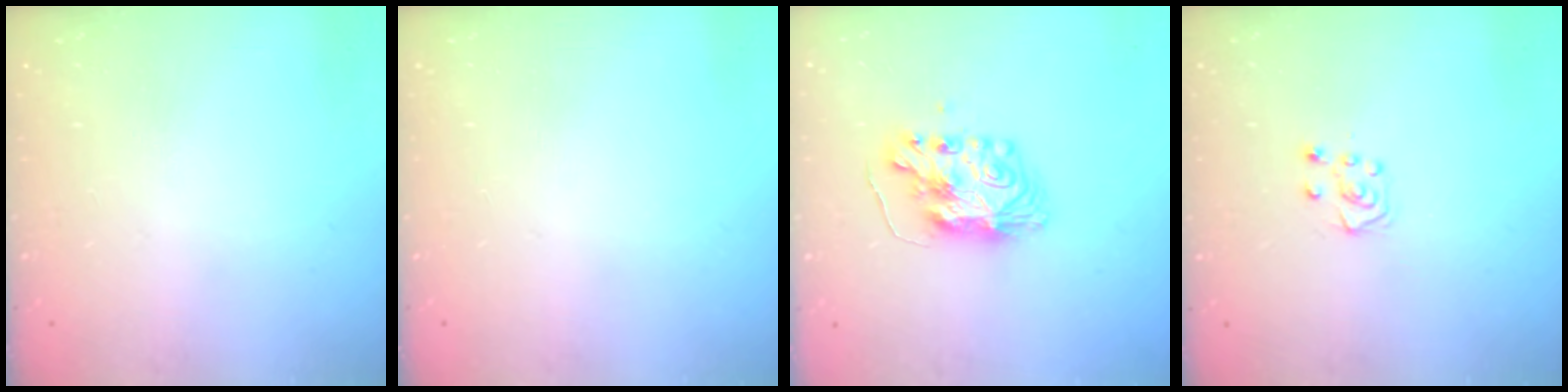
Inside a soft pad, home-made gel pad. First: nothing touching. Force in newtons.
{"total": 0.0}
{"total": 9.1, "press": 9.0, "slide": 0.9}
{"total": 5.8, "press": 5.8, "slide": 0.8}